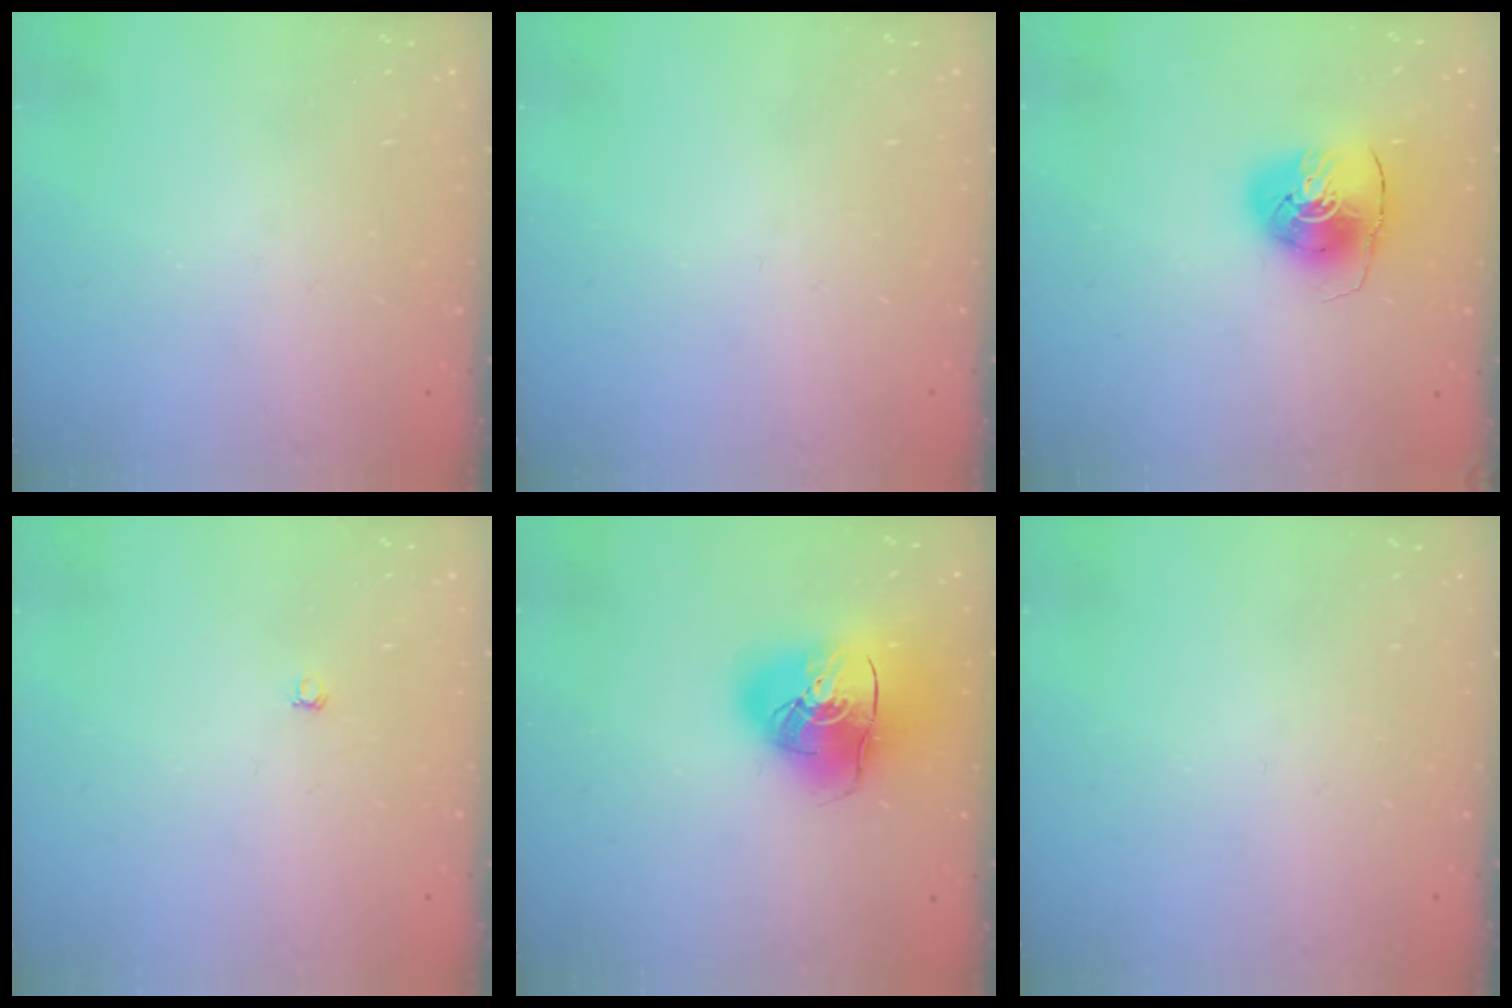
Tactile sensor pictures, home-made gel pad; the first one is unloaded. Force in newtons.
{"total": 0.0}
{"total": 9.3, "press": 9.2, "slide": 1.1}
{"total": 3.0, "press": 3.0, "slide": 0.3}
{"total": 17.1, "press": 16.8, "slide": 2.9}
{"total": 0.0}